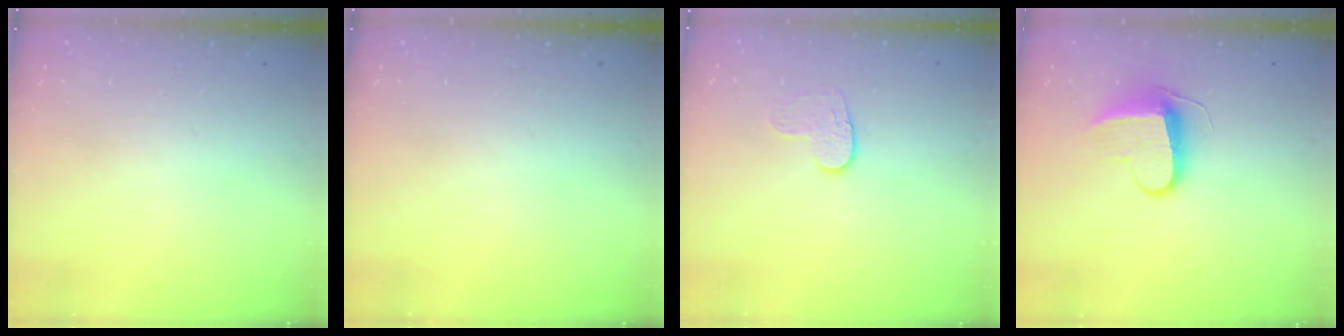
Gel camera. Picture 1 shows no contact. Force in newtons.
{"total": 0.0}
{"total": 7.9, "press": 7.8, "slide": 0.6}
{"total": 9.1, "press": 9.1, "slide": 0.3}